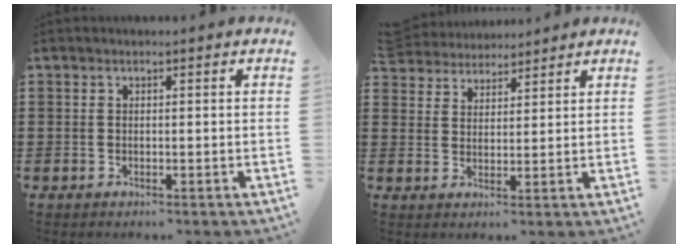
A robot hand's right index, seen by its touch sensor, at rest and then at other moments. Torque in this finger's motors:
{"motor_torque": [0.97, 1.17, -0.07, -0.02]}